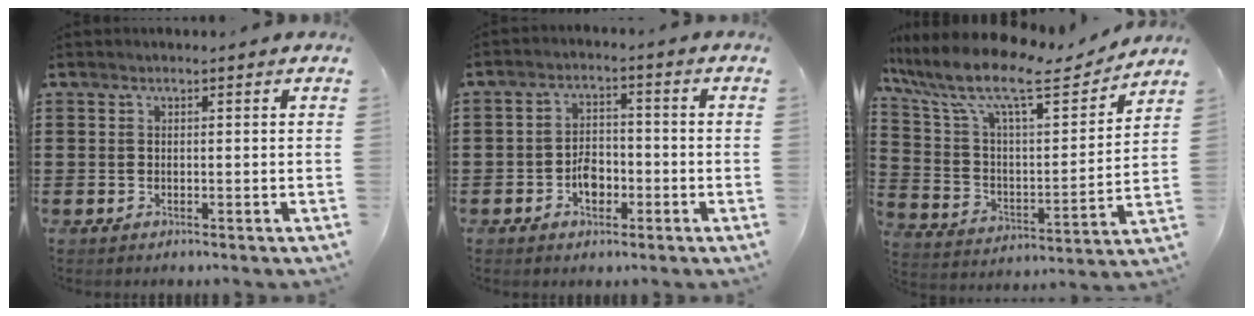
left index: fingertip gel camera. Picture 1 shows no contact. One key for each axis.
{"total": 4.0, "fx": -1.6, "fy": 2.5, "fz": 2.7, "tx": -0.050, "ty": 0.006, "tz": -0.031}
{"total": 12.8, "fx": 9.9, "fy": 2.8, "fz": 7.7, "tx": -0.187, "ty": -0.054, "tz": 0.166}